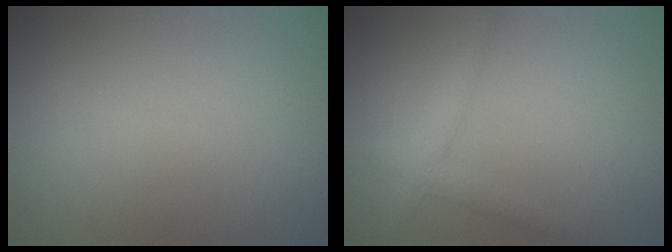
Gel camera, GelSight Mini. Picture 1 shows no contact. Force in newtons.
{"total": 2.5, "press": 2.5, "slide": 0.1}